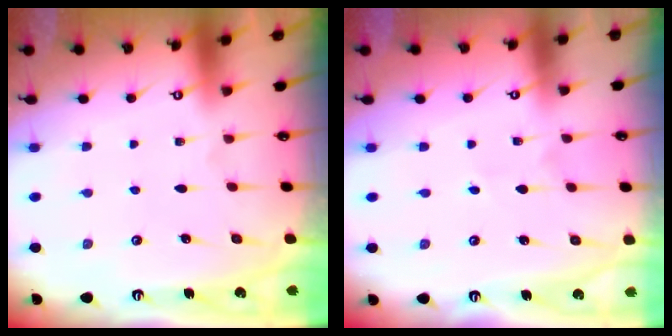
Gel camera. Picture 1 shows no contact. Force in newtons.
{"total": 1.4, "press": 1.3, "slide": 0.1}